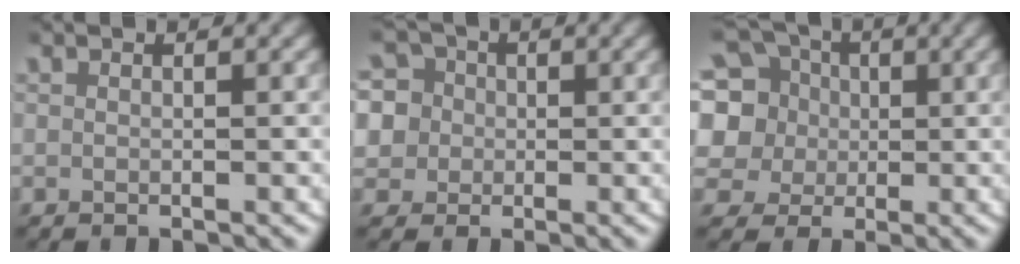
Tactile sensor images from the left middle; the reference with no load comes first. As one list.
[{"total": 9.6, "force": [0.7, 8.9, 3.4], "torque": [-0.099, -0.024, 0.009]}, {"total": 12.5, "force": [1.8, 11.3, 5.2], "torque": [-0.133, -0.025, 0.025]}]